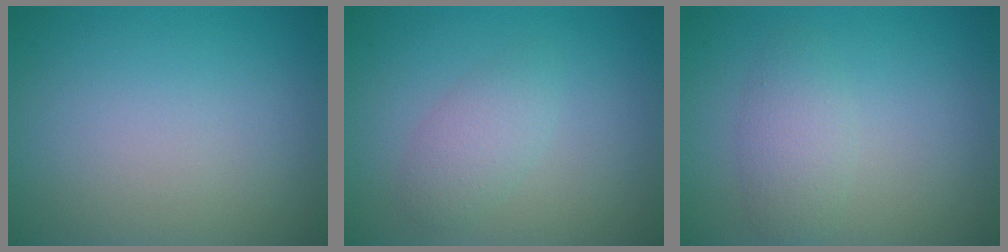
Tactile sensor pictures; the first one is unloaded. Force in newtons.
{"total": 2.1, "press": 2.1, "slide": 0.1}
{"total": 2.4, "press": 2.4, "slide": 0.0}